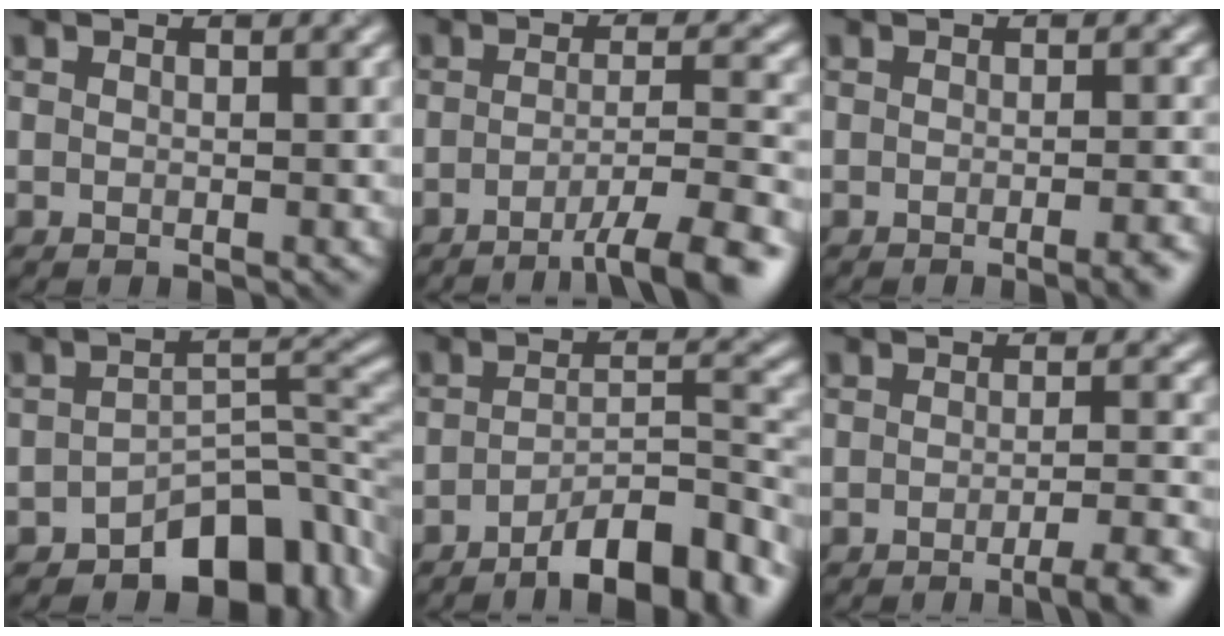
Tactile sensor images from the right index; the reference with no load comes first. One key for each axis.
{"total": 6.5, "fx": -4.0, "fy": 1.1, "fz": 5.1, "tx": -0.069, "ty": 0.007, "tz": -0.059}
{"total": 2.4, "fx": -1.5, "fy": 0.4, "fz": 1.8, "tx": -0.022, "ty": 0.001, "tz": -0.016}
{"total": 7.4, "fx": -4.9, "fy": 3.6, "fz": 4.3, "tx": -0.040, "ty": 0.002, "tz": -0.079}
{"total": 8.1, "fx": -5.9, "fy": 1.7, "fz": 5.3, "tx": -0.078, "ty": 0.008, "tz": -0.094}
{"total": 3.9, "fx": -2.6, "fy": 0.5, "fz": 3.0, "tx": -0.038, "ty": 0.004, "tz": -0.039}